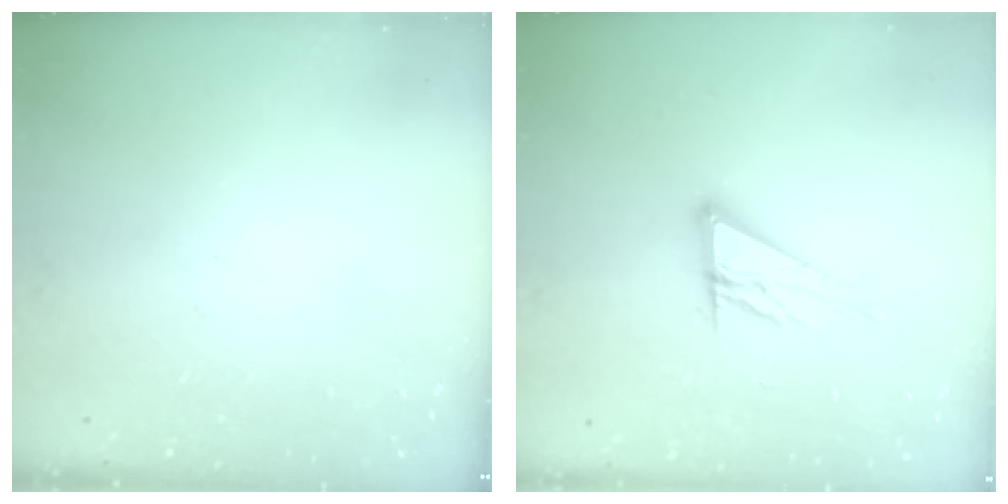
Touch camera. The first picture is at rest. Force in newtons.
{"total": 10.9, "press": 10.9, "slide": 1.0}